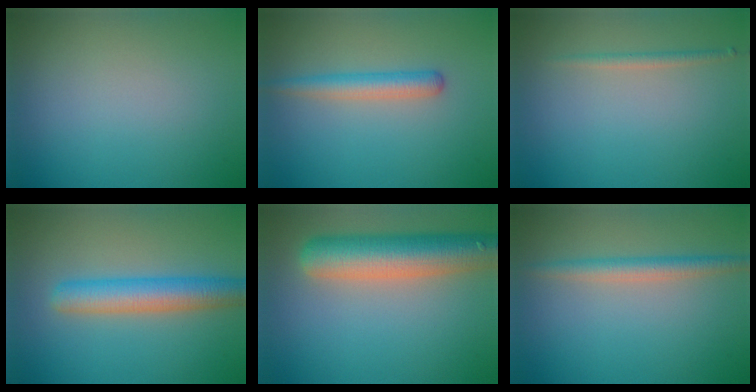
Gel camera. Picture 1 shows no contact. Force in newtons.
{"total": 2.5, "press": 2.5, "slide": 0.1}
{"total": 1.1, "press": 1.1, "slide": 0.0}
{"total": 4.8, "press": 4.8, "slide": 0.1}
{"total": 7.9, "press": 7.9, "slide": 0.5}
{"total": 2.4, "press": 2.4, "slide": 0.1}